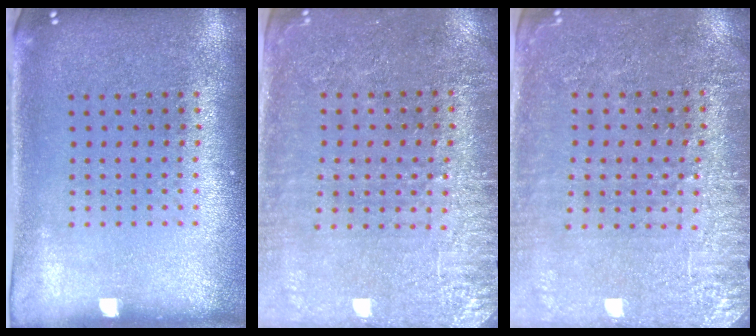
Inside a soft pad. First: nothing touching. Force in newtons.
{"total": 3.0, "press": 2.8, "slide": 0.9}
{"total": 2.9, "press": 2.8, "slide": 0.9}